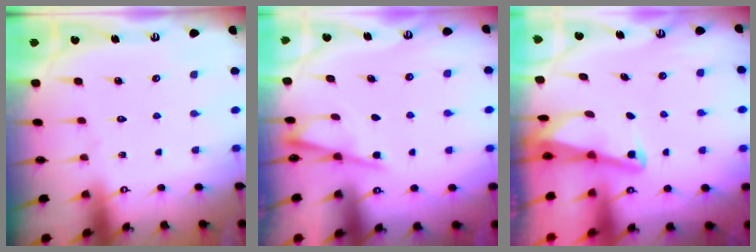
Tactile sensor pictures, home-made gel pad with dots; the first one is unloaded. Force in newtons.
{"total": 3.0, "press": 3.0, "slide": 0.5}
{"total": 2.1, "press": 2.1, "slide": 0.4}